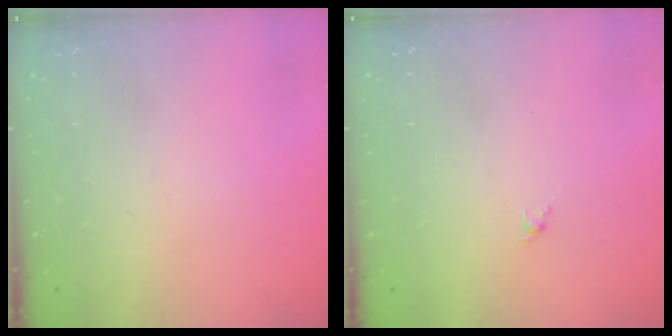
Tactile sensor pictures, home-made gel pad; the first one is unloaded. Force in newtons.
{"total": 1.6, "press": 1.5, "slide": 0.6}